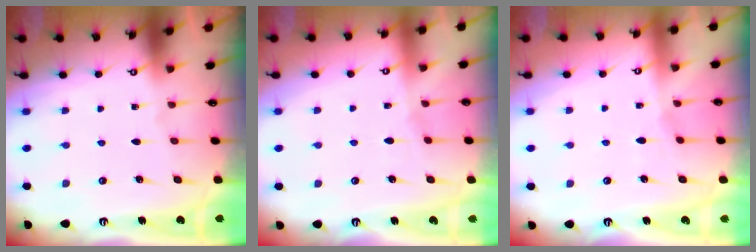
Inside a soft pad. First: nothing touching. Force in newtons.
{"total": 2.9, "press": 2.9, "slide": 0.5}
{"total": 2.8, "press": 2.8, "slide": 0.4}